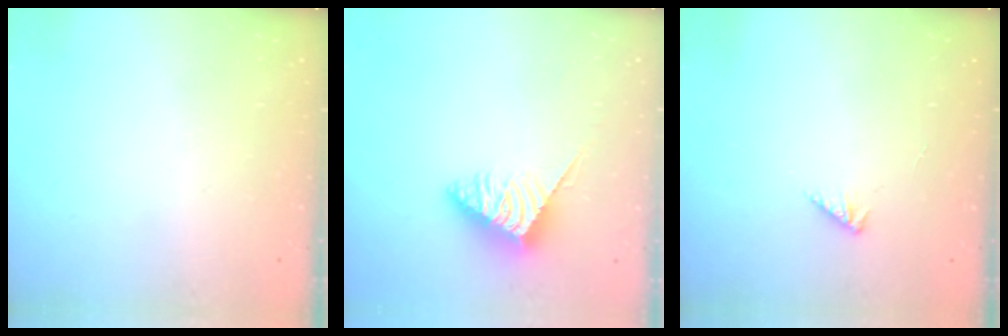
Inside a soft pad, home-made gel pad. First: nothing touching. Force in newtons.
{"total": 4.8, "press": 4.8, "slide": 0.5}
{"total": 1.1, "press": 1.1, "slide": 0.3}